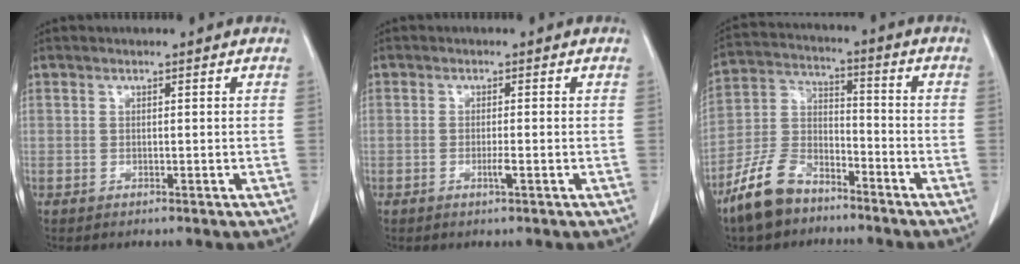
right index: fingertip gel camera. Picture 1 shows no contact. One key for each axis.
{"total": 1.4, "fx": -0.5, "fy": -0.1, "fz": 1.3, "tx": -0.028, "ty": -0.001, "tz": -0.008}
{"total": 10.7, "fx": -8.0, "fy": 5.3, "fz": 4.8, "tx": -0.118, "ty": 0.003, "tz": -0.158}